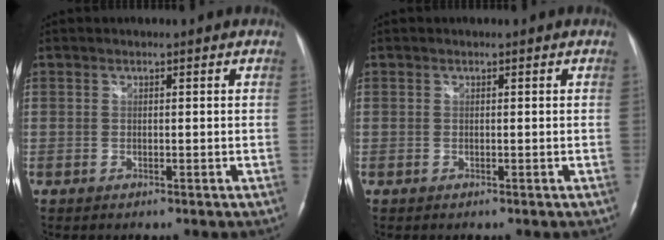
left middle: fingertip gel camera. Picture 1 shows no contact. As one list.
[{"total": 0.0}]